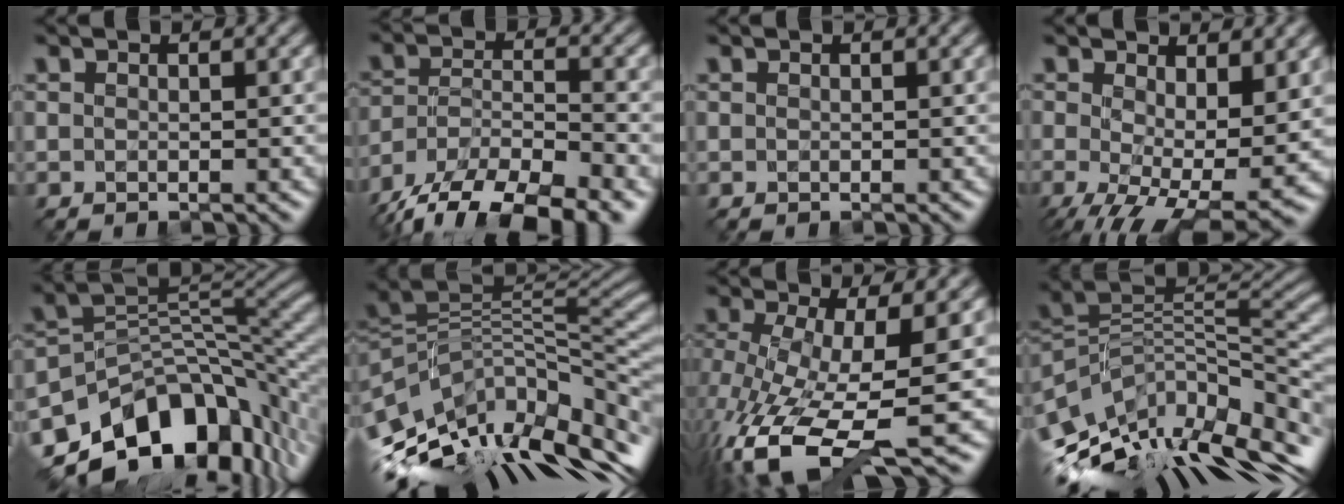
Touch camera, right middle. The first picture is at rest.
{"total": 13.1, "force": [-10.4, 4.7, 6.4], "torque": [-0.118, -0.027, -0.162]}
{"total": 0.0}
{"total": 9.9, "force": [-2.0, 4.6, 8.6], "torque": [-0.161, -0.035, -0.018]}
{"total": 13.3, "force": [-7.6, 8.0, 7.5], "torque": [-0.134, 0.003, -0.127]}
{"total": 13.2, "force": [-3.5, 6.8, 10.7], "torque": [-0.212, 0.008, -0.048]}
{"total": 11.6, "force": [-4.3, 4.0, 10.0], "torque": [-0.210, -0.030, -0.066]}
{"total": 12.2, "force": [-4.3, 6.4, 9.5], "torque": [-0.193, 0.012, -0.073]}